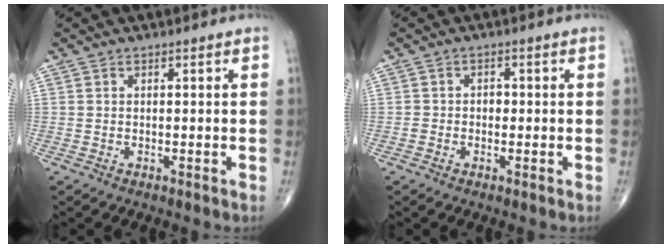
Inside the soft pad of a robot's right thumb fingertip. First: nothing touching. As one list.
[{"total": 1.6, "force": [-0.3, 1.4, 0.9], "torque": [-0.005, 0.005, -0.007]}]